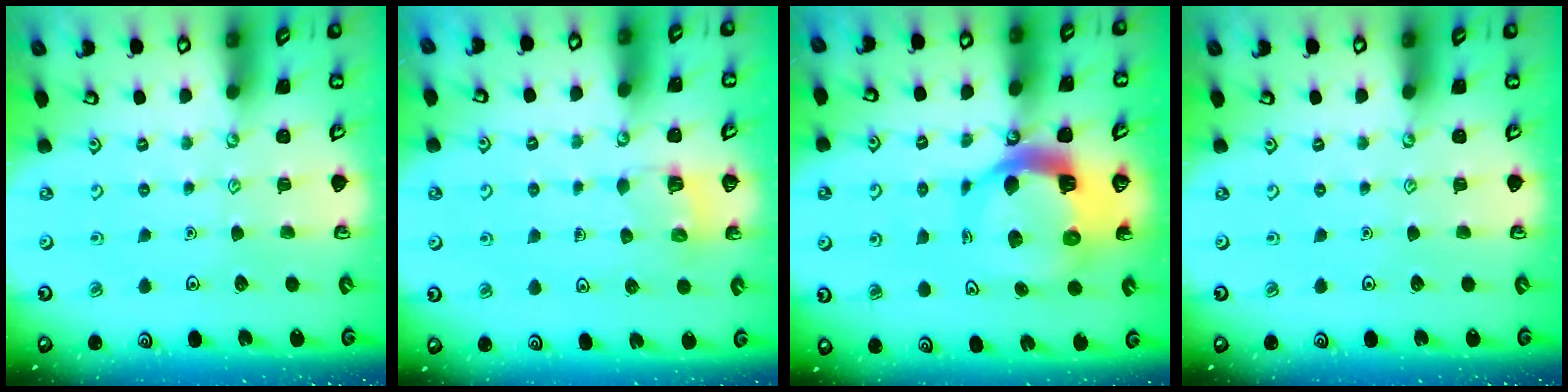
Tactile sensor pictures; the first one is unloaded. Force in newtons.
{"total": 4.6, "press": 4.6, "slide": 0.3}
{"total": 12.6, "press": 12.5, "slide": 1.5}
{"total": 0.0}